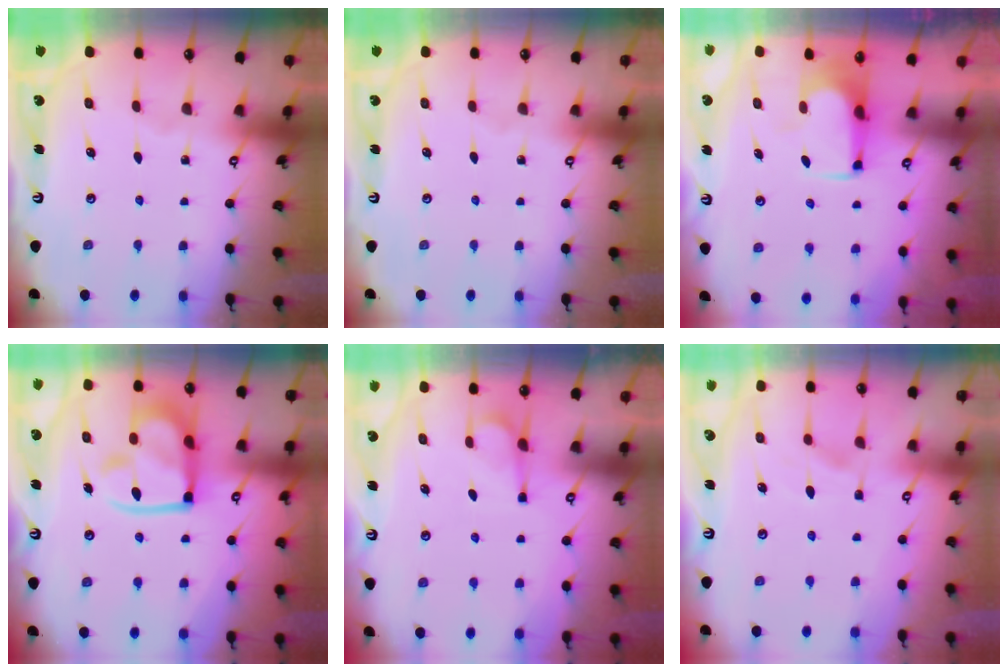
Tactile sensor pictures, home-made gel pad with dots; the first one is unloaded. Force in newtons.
{"total": 0.0}
{"total": 0.9, "press": 0.3, "slide": 0.8}
{"total": 15.4, "press": 15.3, "slide": 1.7}
{"total": 1.6, "press": 0.9, "slide": 1.3}
{"total": 1.4, "press": 0.7, "slide": 1.2}